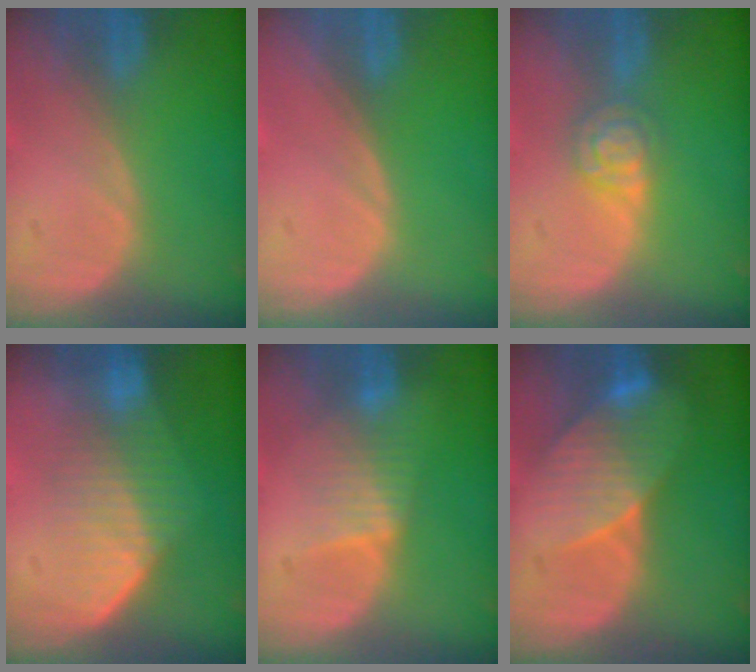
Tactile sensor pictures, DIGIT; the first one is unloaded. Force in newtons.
{"total": 0.0}
{"total": 4.8, "press": 4.1, "slide": 2.4}
{"total": 7.0, "press": 6.4, "slide": 3.0}
{"total": 4.0, "press": 4.0, "slide": 0.4}
{"total": 8.3, "press": 7.6, "slide": 3.4}